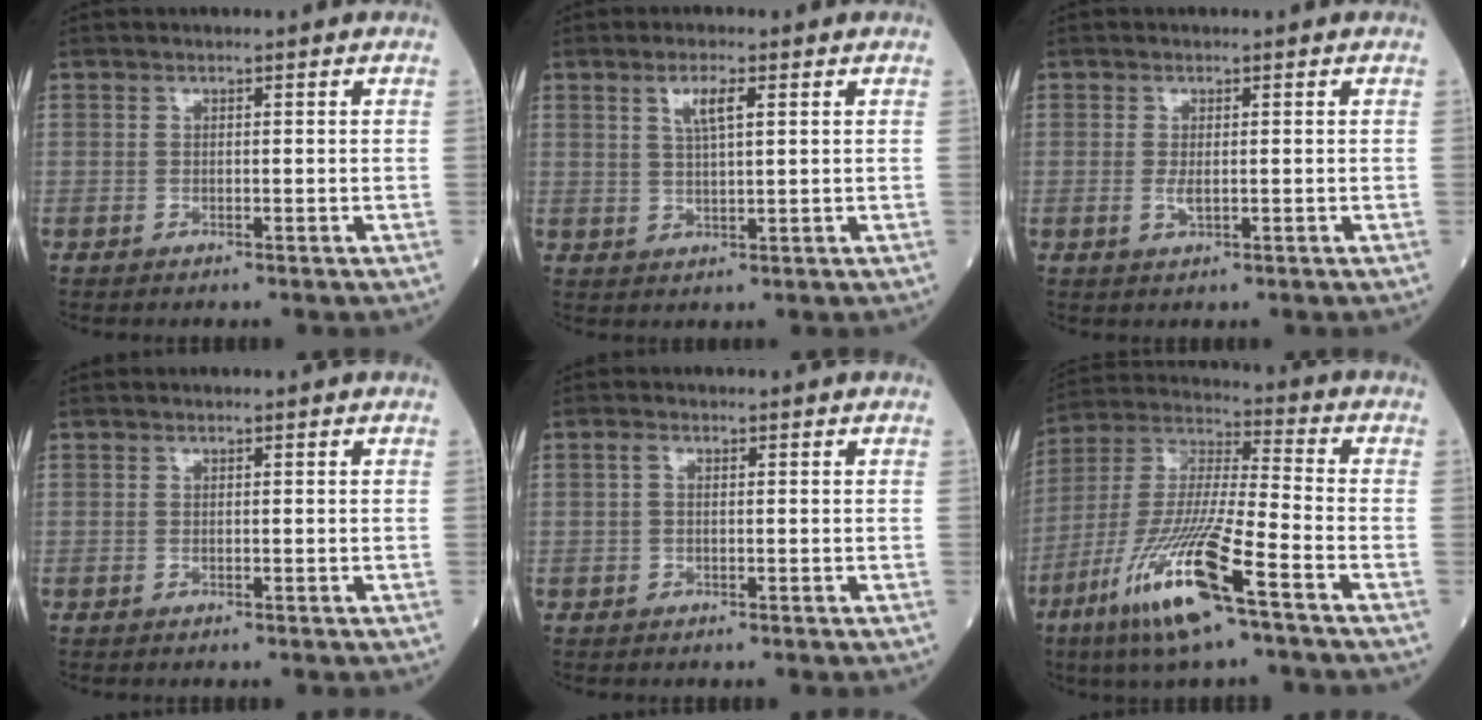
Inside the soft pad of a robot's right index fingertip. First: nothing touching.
{"total": 3.7, "force": [1.7, 0.6, 3.3], "torque": [-0.062, 0.002, 0.033]}
{"total": 1.6, "force": [-0.1, 0.5, 1.5], "torque": [-0.033, -0.004, 0.000]}
{"total": 0.0}
{"total": 1.2, "force": [0.2, 0.7, 1.0], "torque": [-0.023, 0.009, 0.005]}
{"total": 17.1, "force": [-8.8, 1.0, 14.6], "torque": [-0.315, -0.039, -0.170]}